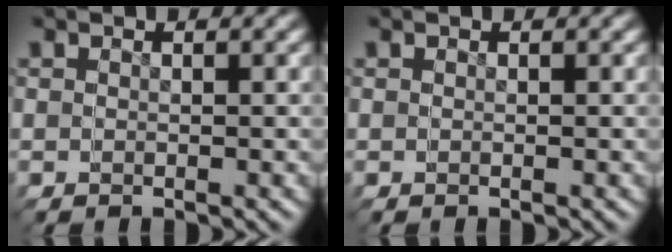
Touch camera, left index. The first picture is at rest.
{"total": 0.0}